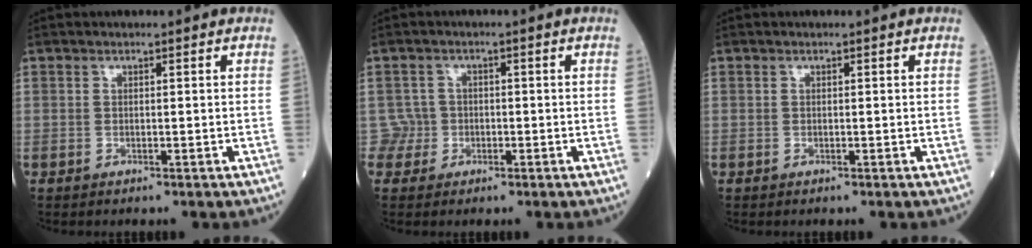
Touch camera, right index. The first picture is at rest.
{"total": 2.4, "force": [-0.7, 2.2, -0.5], "torque": [0.022, 0.011, -0.016]}
{"total": 0.0}